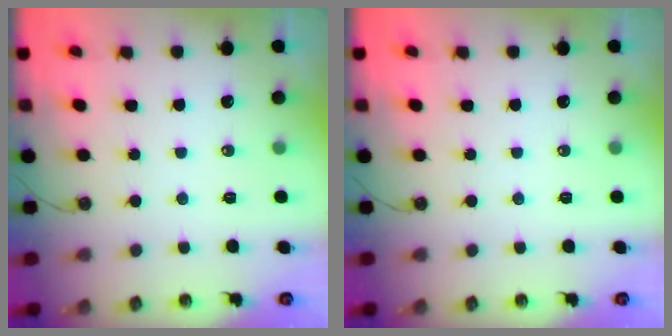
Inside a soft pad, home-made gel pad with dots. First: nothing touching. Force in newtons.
{"total": 0.0}